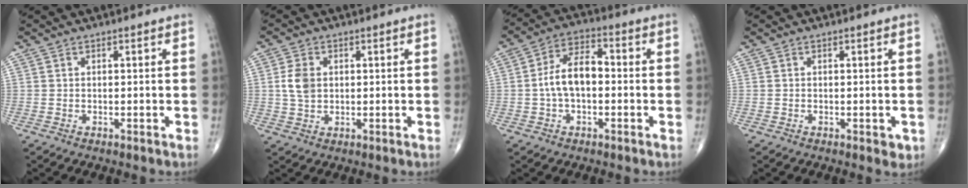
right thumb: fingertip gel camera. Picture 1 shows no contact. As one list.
[{"total": 4.3, "force": [0.6, 3.1, 2.9], "torque": [-0.050, -0.001, 0.013]}, {"total": 9.0, "force": [-0.7, 5.0, 7.5], "torque": [-0.134, 0.032, -0.021]}, {"total": 1.6, "force": [-0.5, 0.8, 1.3], "torque": [-0.010, -0.001, -0.007]}]